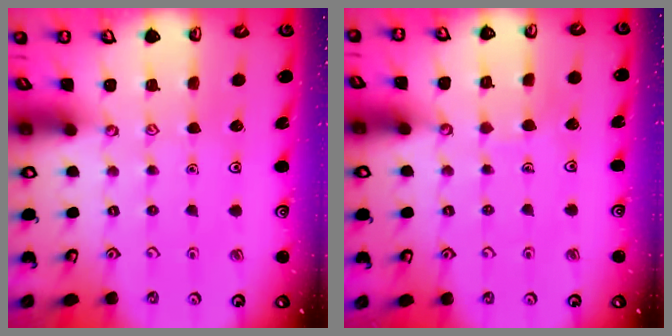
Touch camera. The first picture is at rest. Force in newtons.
{"total": 1.8, "press": 1.8, "slide": 0.0}